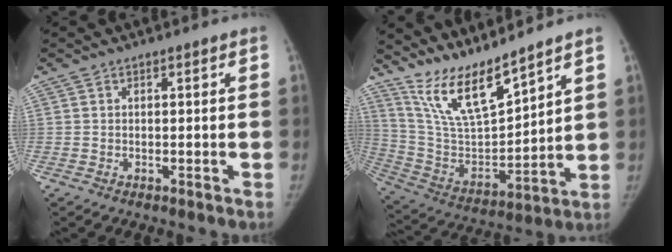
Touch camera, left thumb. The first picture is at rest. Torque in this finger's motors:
{"motor_torque": [0.04, 0.19, 1.00, -1.78, 0.05]}